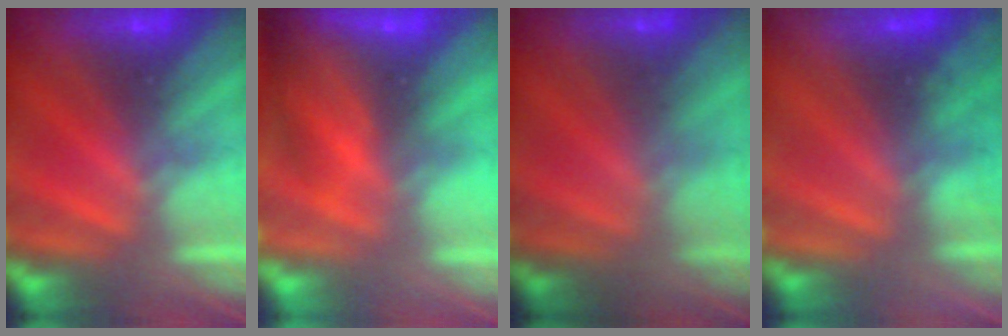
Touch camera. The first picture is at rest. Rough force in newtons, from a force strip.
{"total": 10.4}
{"total": 1.7}
{"total": 4.7}